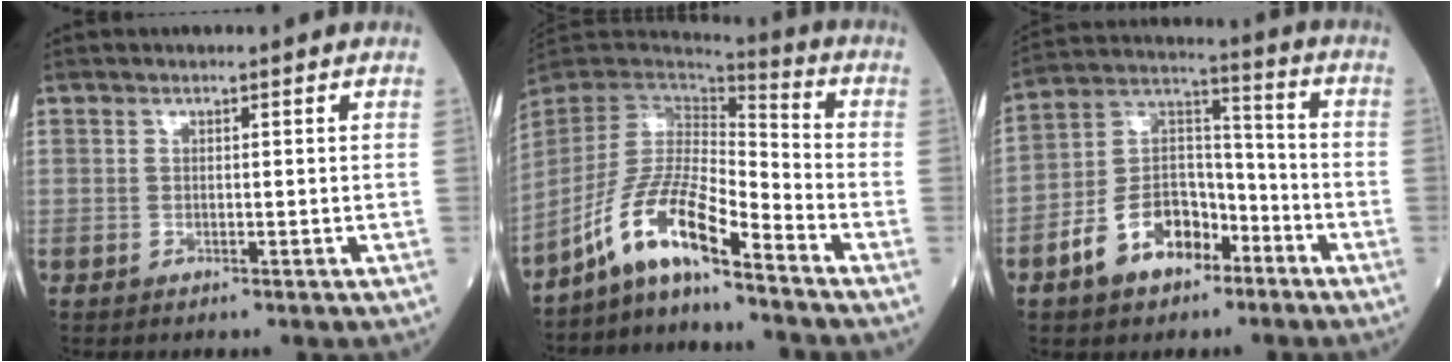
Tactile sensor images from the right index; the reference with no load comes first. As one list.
[{"total": 11.3, "force": [-8.1, 1.7, 7.8], "torque": [-0.162, 0.010, -0.153]}, {"total": 11.9, "force": [-6.4, 7.1, 7.1], "torque": [-0.148, 0.027, -0.111]}]